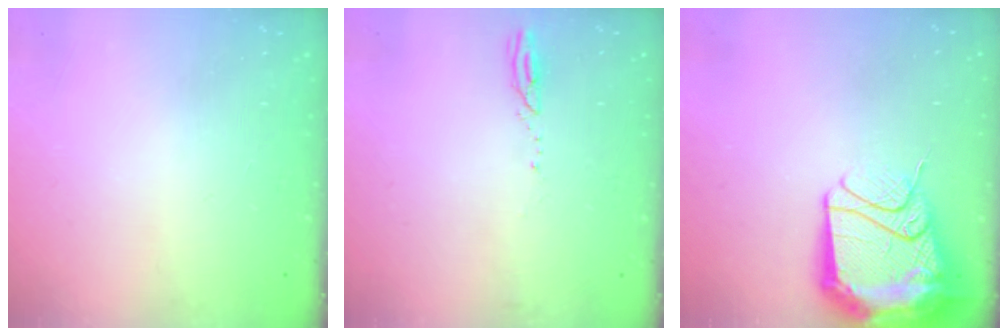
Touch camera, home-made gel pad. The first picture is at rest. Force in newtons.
{"total": 2.4, "press": 2.4, "slide": 0.3}
{"total": 24.0, "press": 20.5, "slide": 12.5}